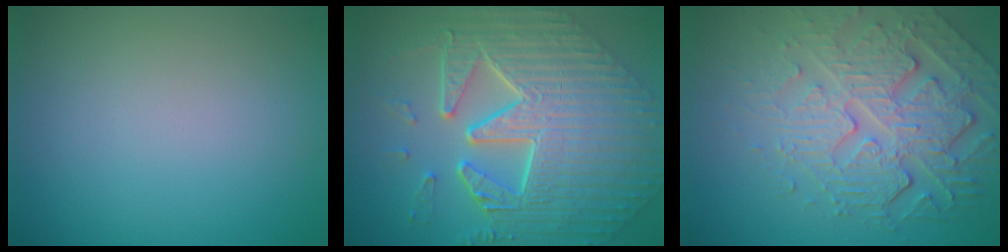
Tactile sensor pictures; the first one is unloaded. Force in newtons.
{"total": 10.4, "press": 7.3, "slide": 7.4}
{"total": 6.9, "press": 5.1, "slide": 4.7}